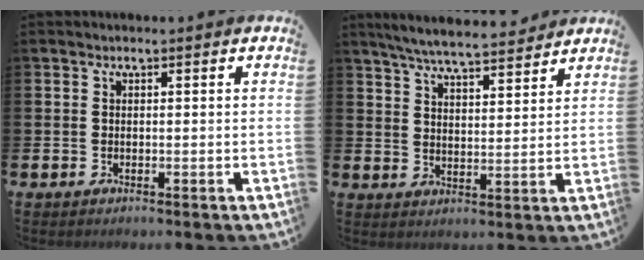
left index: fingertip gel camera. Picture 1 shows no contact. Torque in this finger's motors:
{"motor_torque": [1.23, -0.90, 0.60, 0.17]}